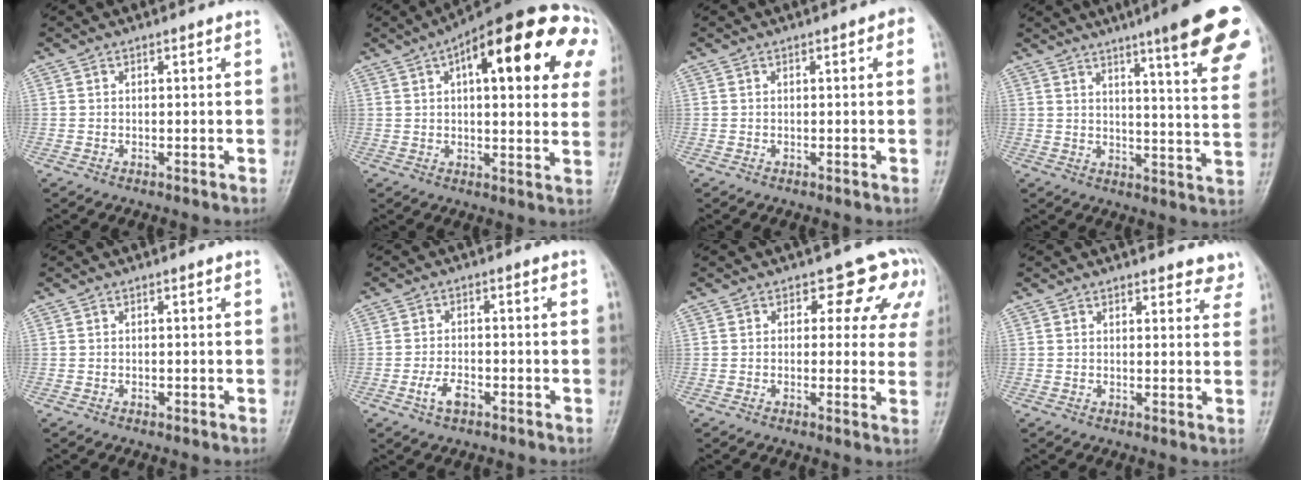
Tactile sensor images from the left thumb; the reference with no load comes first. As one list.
[{"total": 27.2, "force": [9.5, 10.1, 23.4], "torque": [-0.281, 0.034, 0.119]}, {"total": 1.7, "force": [0.5, 0.6, 1.5], "torque": [-0.015, 0.003, 0.001]}, {"total": 20.5, "force": [12.9, 2.6, 15.8], "torque": [-0.183, -0.051, 0.156]}, {"total": 0.0}, {"total": 3.5, "force": [-1.9, 1.7, 2.3], "torque": [-0.048, 0.011, -0.034]}, {"total": 8.2, "force": [4.5, 5.3, 4.4], "torque": [-0.006, -0.017, 0.036]}, {"total": 4.9, "force": [4.5, 1.9, 0.8], "torque": [0.028, -0.023, 0.038]}]